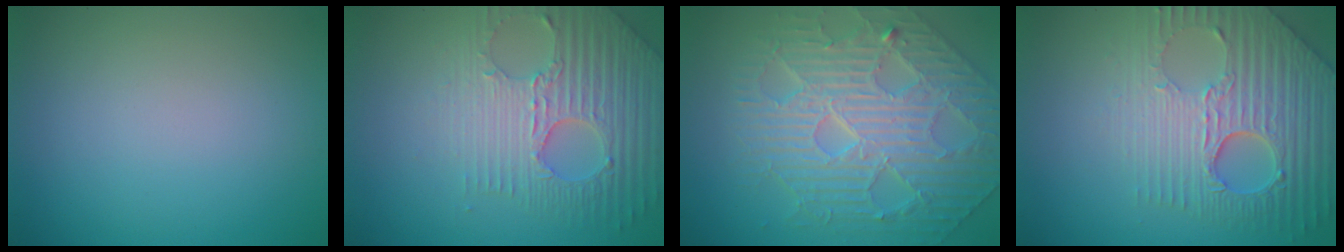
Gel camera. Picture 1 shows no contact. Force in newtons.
{"total": 6.4, "press": 5.0, "slide": 3.9}
{"total": 6.4, "press": 5.5, "slide": 3.3}
{"total": 6.9, "press": 5.6, "slide": 4.1}